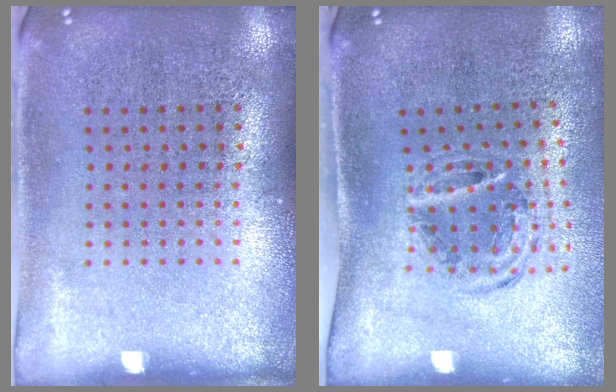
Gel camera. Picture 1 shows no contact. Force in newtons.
{"total": 1.1, "press": 1.0, "slide": 0.5}